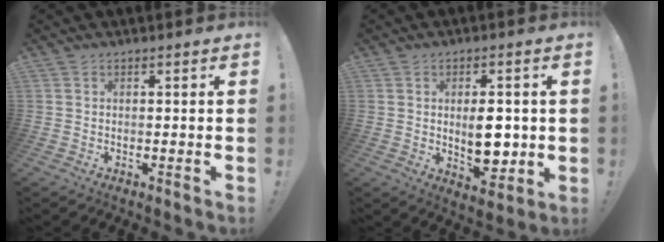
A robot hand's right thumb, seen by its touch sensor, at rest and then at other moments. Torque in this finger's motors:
{"motor_torque": [-0.11, 0.90, 0.34, 0.27, -0.03]}